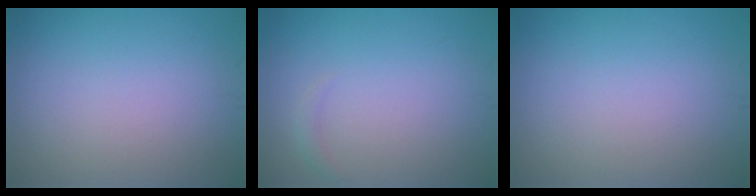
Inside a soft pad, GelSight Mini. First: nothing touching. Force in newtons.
{"total": 0.7, "press": 0.7, "slide": 0.2}
{"total": 0.0}